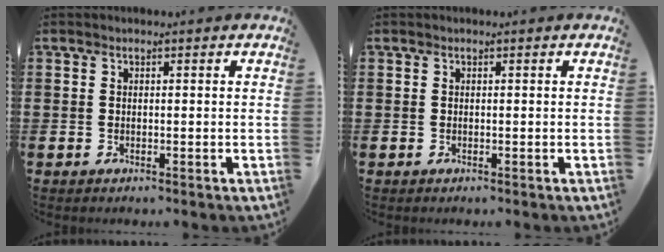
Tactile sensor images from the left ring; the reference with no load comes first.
{"total": 0.0}